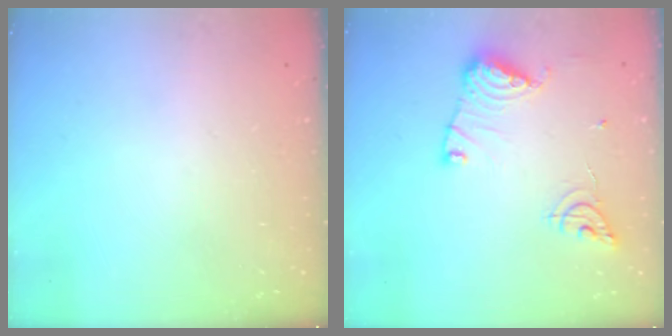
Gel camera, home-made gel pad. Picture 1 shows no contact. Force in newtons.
{"total": 13.4, "press": 13.3, "slide": 1.4}